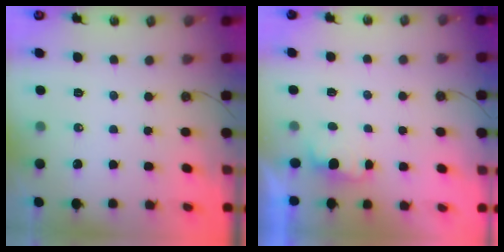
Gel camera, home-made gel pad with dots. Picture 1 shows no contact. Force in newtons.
{"total": 1.4, "press": 1.2, "slide": 0.8}